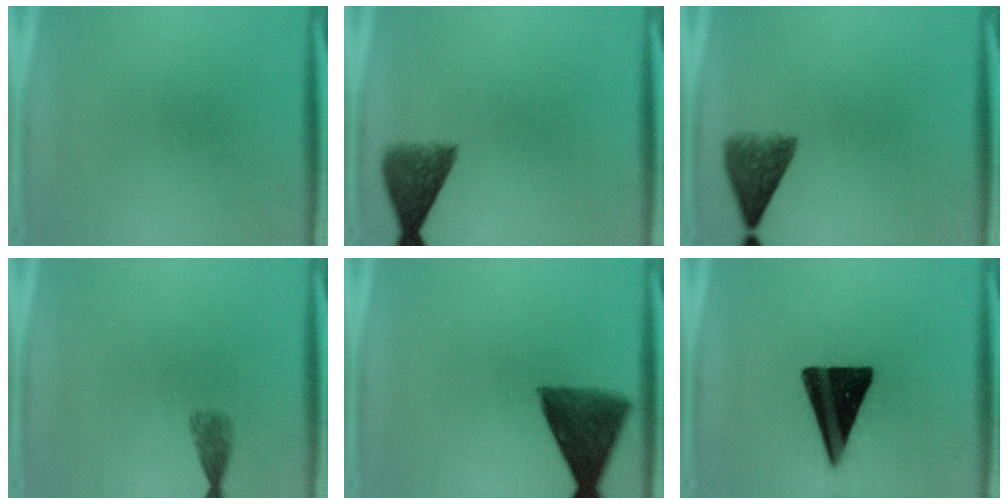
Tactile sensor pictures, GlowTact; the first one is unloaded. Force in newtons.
{"total": 5.7}
{"total": 5.5}
{"total": 1.8}
{"total": 9.7}
{"total": 18.9}